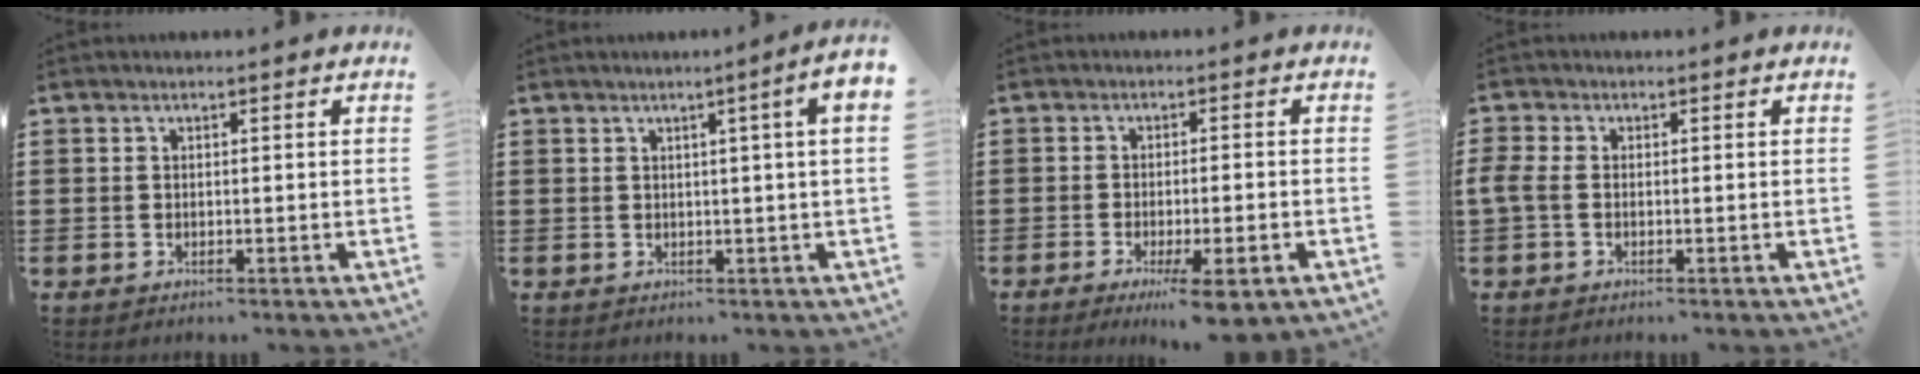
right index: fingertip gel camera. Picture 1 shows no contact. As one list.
[{"total": 3.2, "force": [0.6, -0.5, 3.1], "torque": [-0.048, -0.010, 0.006]}, {"total": 4.8, "force": [-2.9, 0.4, 3.8], "torque": [-0.066, -0.010, -0.050]}, {"total": 1.9, "force": [-0.6, 0.8, 1.6], "torque": [-0.046, -0.007, -0.015]}]